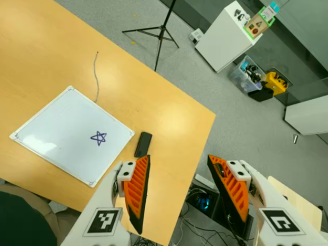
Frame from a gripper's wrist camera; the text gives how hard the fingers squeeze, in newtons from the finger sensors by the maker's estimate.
{"total": 0.0}